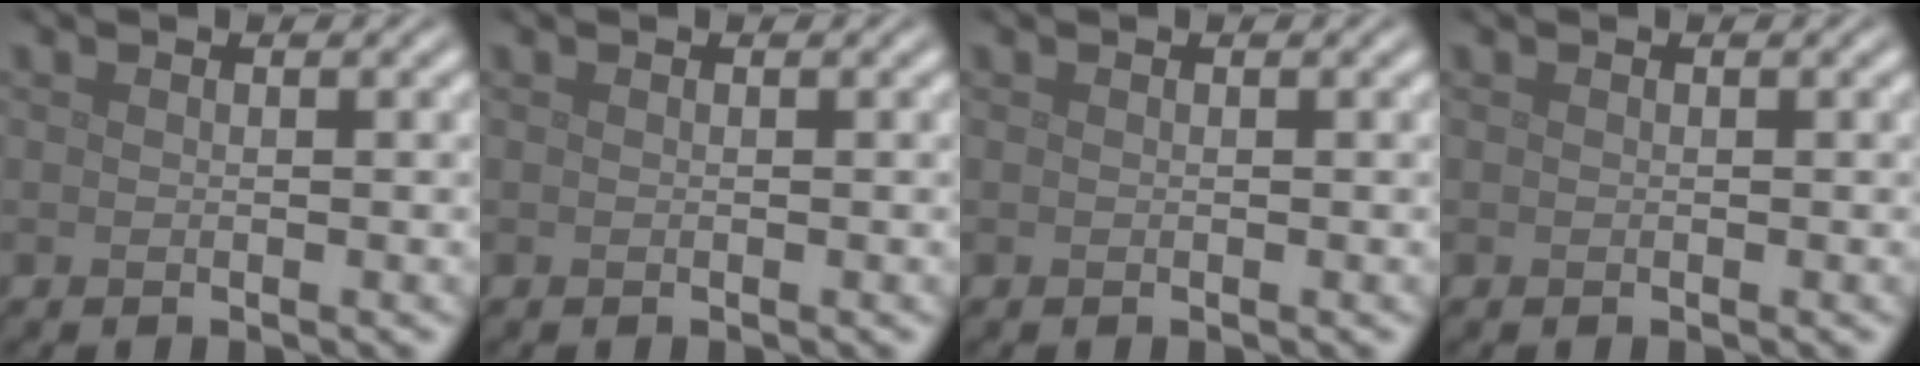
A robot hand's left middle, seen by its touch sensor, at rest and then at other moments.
{"total": 0.0}
{"total": 0.0}
{"total": 0.0}